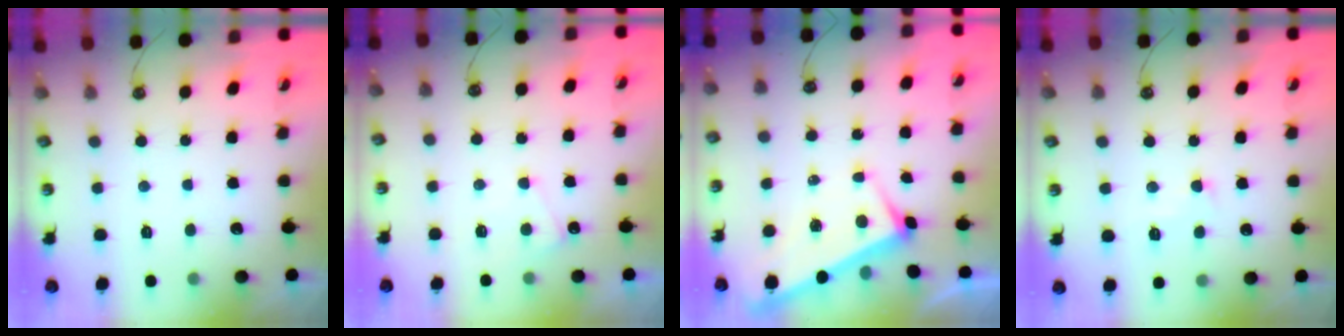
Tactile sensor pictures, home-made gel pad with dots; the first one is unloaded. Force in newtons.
{"total": 4.8, "press": 4.8, "slide": 0.4}
{"total": 3.4, "press": 3.4, "slide": 0.3}
{"total": 0.8, "press": 0.4, "slide": 0.7}